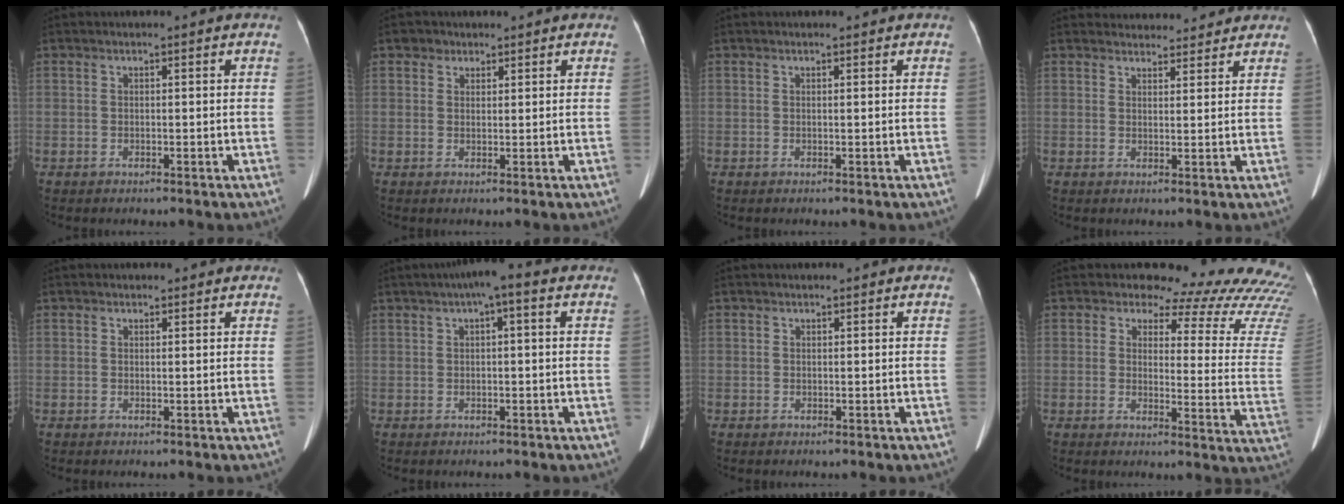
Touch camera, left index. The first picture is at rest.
{"total": 1.3, "force": [0.6, 1.2, -0.1], "torque": [0.005, -0.003, 0.010]}
{"total": 1.0, "force": [0.9, 0.0, 0.3], "torque": [-0.008, -0.005, 0.009]}
{"total": 7.8, "force": [7.4, 2.2, 0.8], "torque": [0.010, 0.008, 0.082]}
{"total": 1.2, "force": [1.0, 0.5, 0.2], "torque": [-0.005, -0.002, 0.009]}
{"total": 4.3, "force": [1.7, 0.4, 4.0], "torque": [-0.056, 0.025, 0.025]}
{"total": 0.6, "force": [0.3, 0.5, -0.1], "torque": [0.003, 0.008, 0.005]}
{"total": 20.1, "force": [19.1, 6.0, 2.4], "torque": [0.018, -0.134, 0.170]}